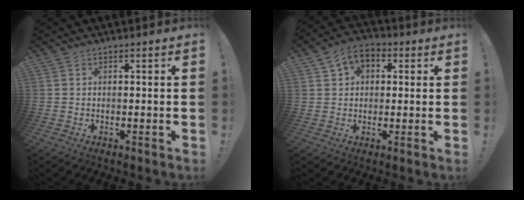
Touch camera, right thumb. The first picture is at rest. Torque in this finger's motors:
{"motor_torque": [0.28, -0.09, 0.07, 0.38, 0.00]}